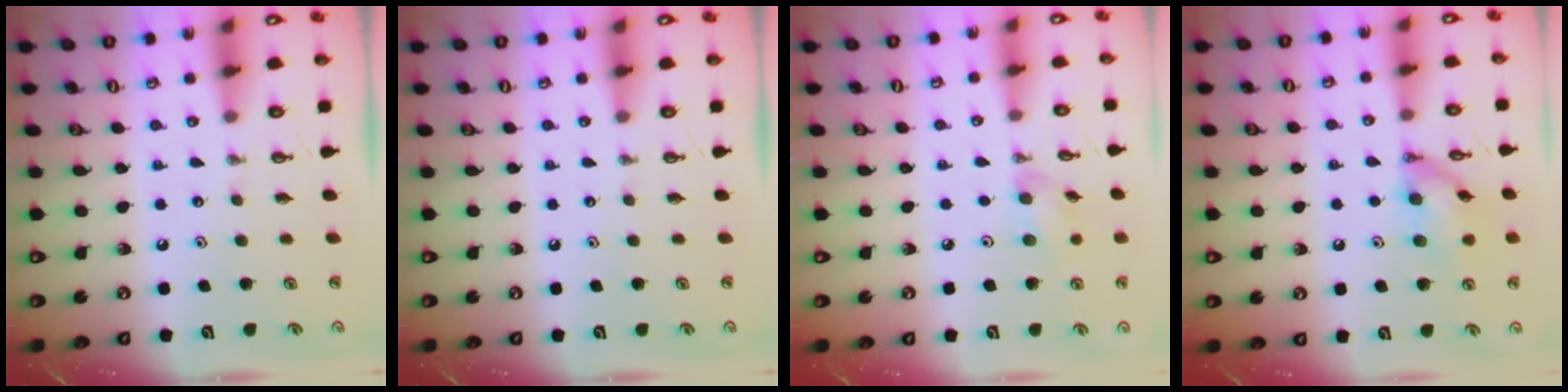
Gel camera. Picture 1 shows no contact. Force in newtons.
{"total": 0.0}
{"total": 5.7, "press": 5.7, "slide": 0.8}
{"total": 12.3, "press": 12.2, "slide": 1.3}